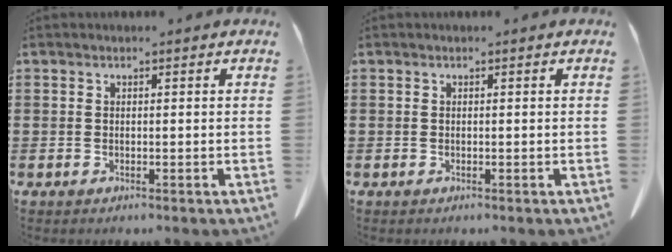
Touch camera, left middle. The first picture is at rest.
{"total": 0.0}